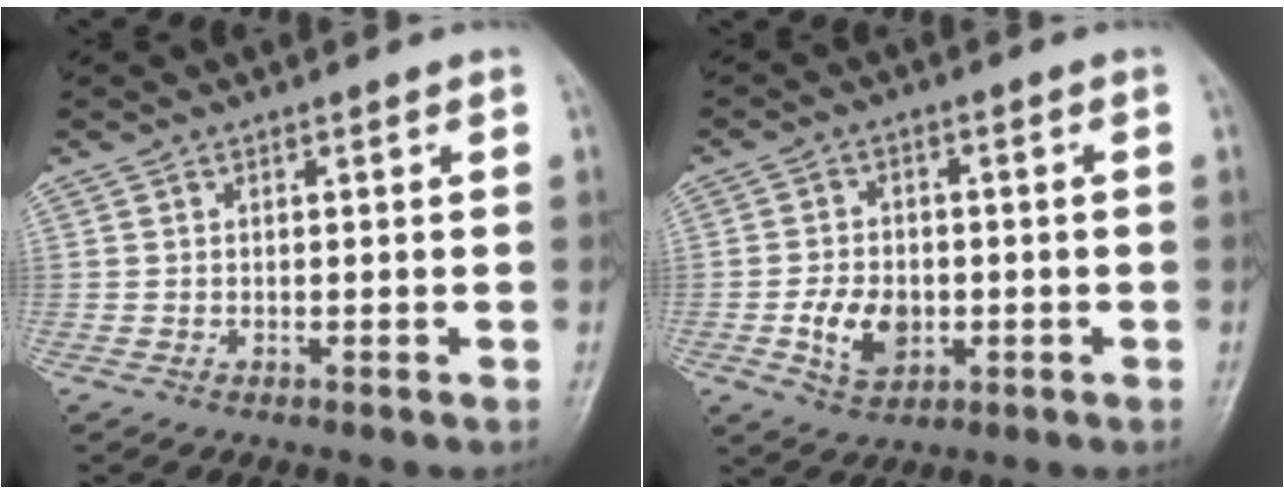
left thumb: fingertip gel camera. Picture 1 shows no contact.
{"total": 7.4, "force": [-1.8, 5.2, 5.0], "torque": [-0.075, 0.005, -0.027]}